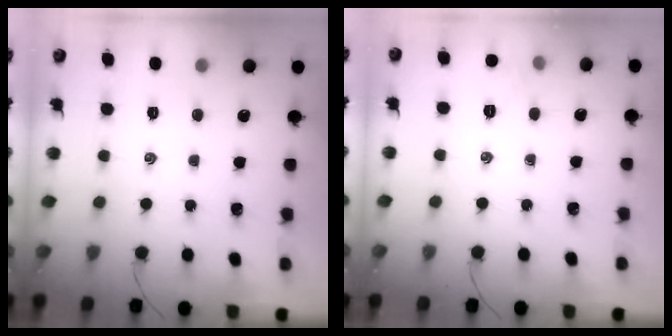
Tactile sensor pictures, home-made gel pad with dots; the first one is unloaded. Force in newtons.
{"total": 4.3, "press": 4.1, "slide": 1.3}